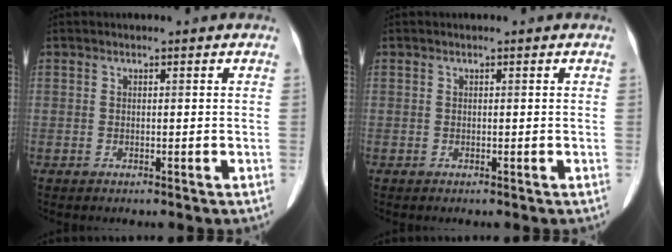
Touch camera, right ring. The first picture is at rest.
{"total": 0.0}